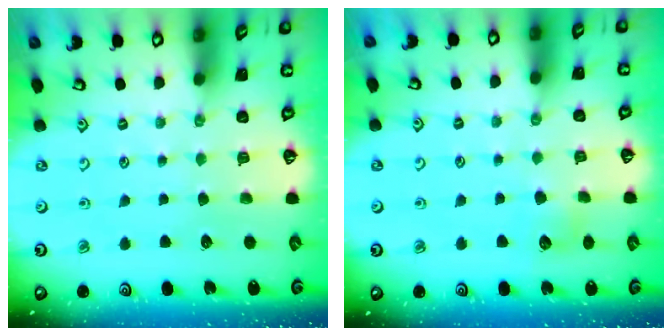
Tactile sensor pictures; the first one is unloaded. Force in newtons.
{"total": 5.9, "press": 5.9, "slide": 0.8}